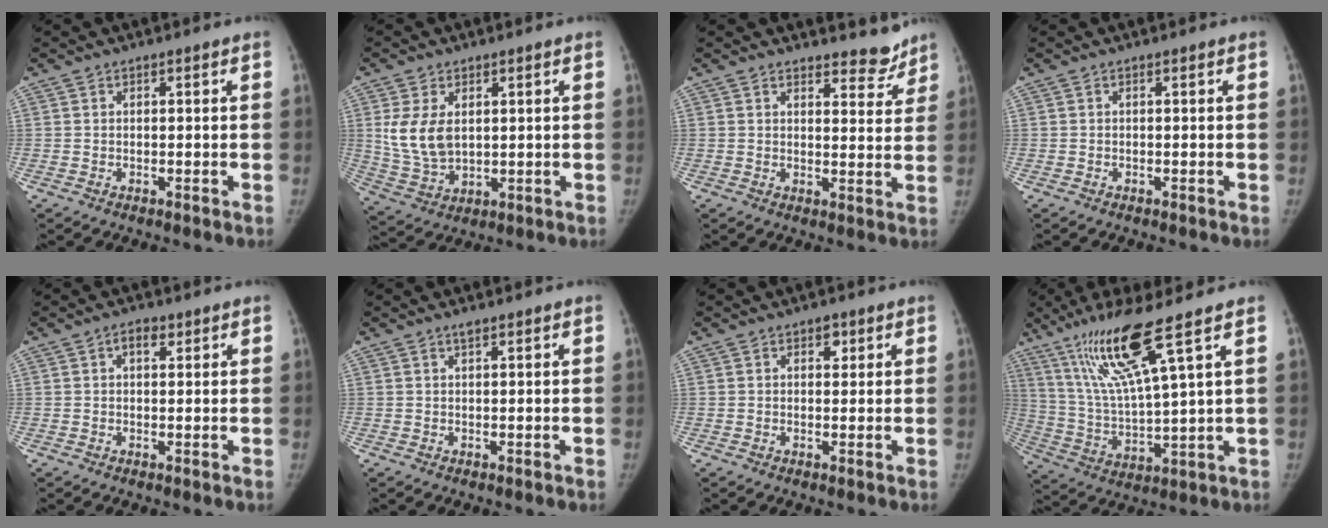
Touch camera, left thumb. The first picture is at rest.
{"total": 9.1, "force": [2.1, 5.9, 6.6], "torque": [-0.121, -0.013, 0.058]}
{"total": 5.8, "force": [5.1, 2.2, 1.4], "torque": [0.011, -0.041, 0.065]}
{"total": 0.0}
{"total": 2.5, "force": [1.2, 1.6, 1.6], "torque": [-0.013, -0.001, 0.016]}
{"total": 1.0, "force": [0.7, 0.3, 0.6], "torque": [-0.009, -0.002, 0.014]}
{"total": 2.1, "force": [1.0, 1.4, 1.1], "torque": [0.001, -0.002, 0.012]}
{"total": 15.0, "force": [8.9, 0.3, 12.1], "torque": [-0.242, -0.045, 0.178]}